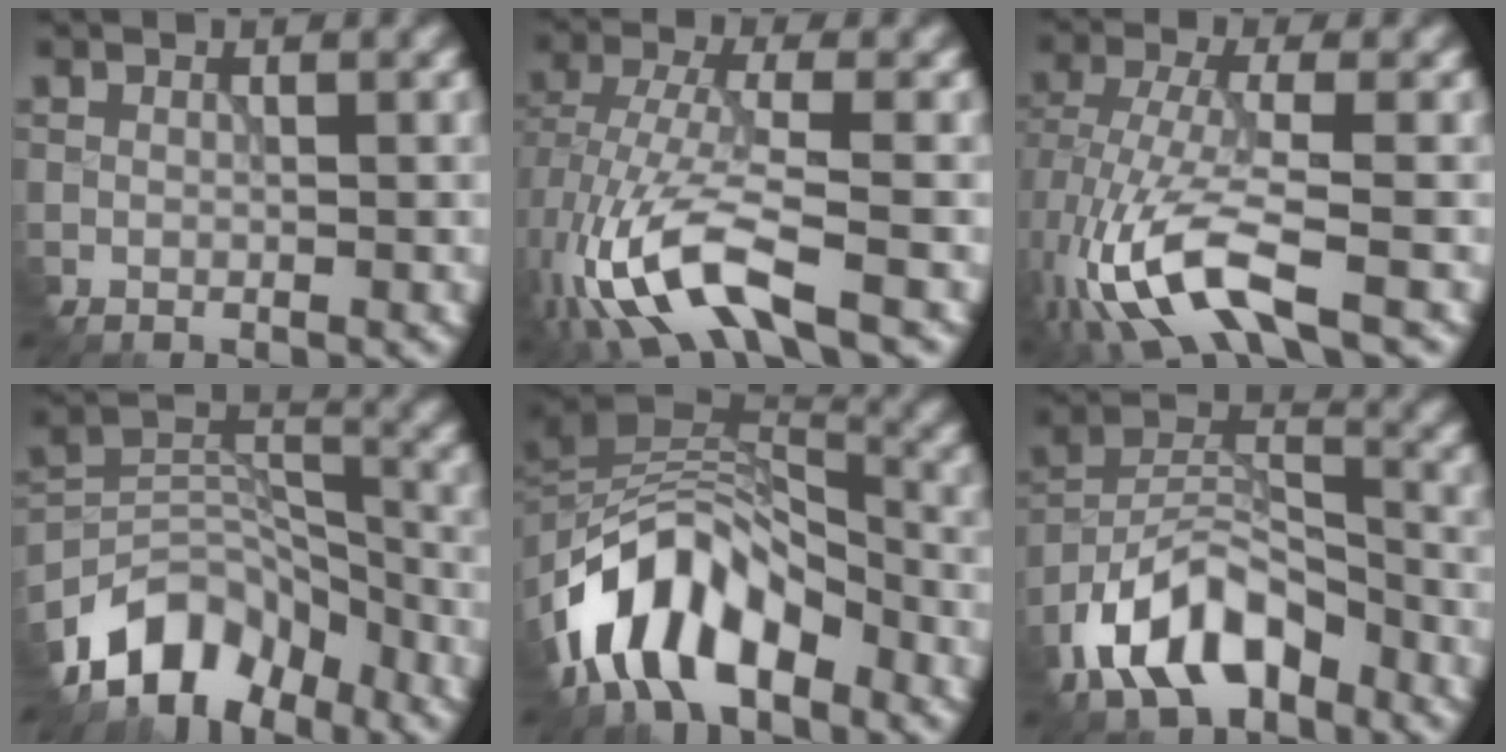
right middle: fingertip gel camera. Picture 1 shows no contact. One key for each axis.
{"total": 8.4, "fx": -4.1, "fy": 2.7, "fz": 6.8, "tx": -0.163, "ty": 0.009, "tz": -0.082}
{"total": 7.6, "fx": -4.0, "fy": 2.1, "fz": 6.1, "tx": -0.148, "ty": 0.005, "tz": -0.079}
{"total": 6.8, "fx": -5.5, "fy": 3.6, "fz": 1.7, "tx": -0.023, "ty": 0.004, "tz": -0.104}
{"total": 9.5, "fx": -5.6, "fy": 4.9, "fz": 5.9, "tx": -0.101, "ty": 0.015, "tz": -0.108}
{"total": 7.8, "fx": -5.5, "fy": 3.7, "fz": 4.2, "tx": -0.082, "ty": 0.012, "tz": -0.108}